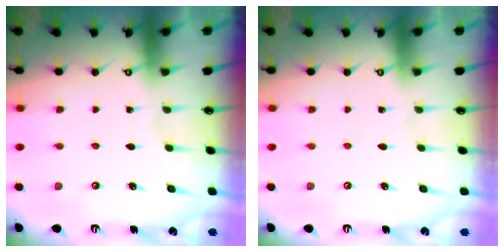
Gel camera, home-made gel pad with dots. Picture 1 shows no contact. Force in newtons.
{"total": 0.0}